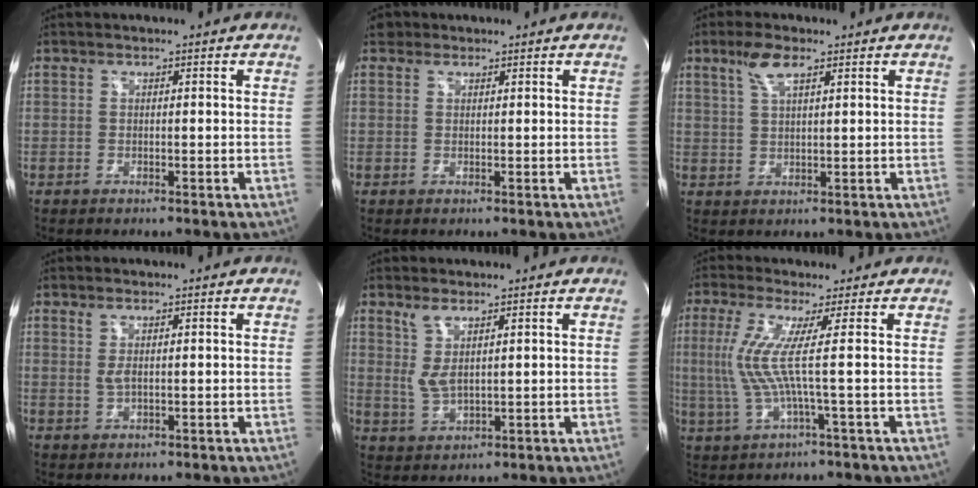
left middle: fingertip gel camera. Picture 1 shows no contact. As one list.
[{"total": 1.5, "force": [1.0, 1.1, 0.1], "torque": [0.002, 0.014, 0.013]}, {"total": 4.4, "force": [2.7, 1.0, 3.3], "torque": [-0.076, 0.008, 0.056]}, {"total": 1.6, "force": [0.4, 0.5, 1.4], "torque": [-0.035, -0.001, 0.014]}, {"total": 4.0, "force": [1.8, 1.2, 3.4], "torque": [-0.079, -0.003, 0.046]}, {"total": 6.7, "force": [0.7, -1.5, 6.6], "torque": [-0.154, -0.001, 0.016]}]